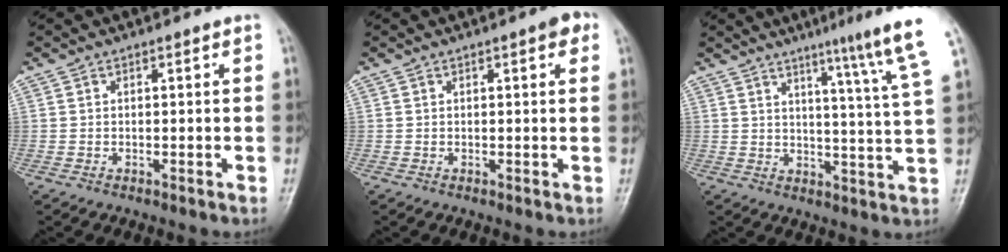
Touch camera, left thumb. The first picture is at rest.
{"total": 2.7, "force": [1.2, 0.9, 2.2], "torque": [-0.019, 0.002, 0.010]}
{"total": 11.8, "force": [8.1, -1.3, 8.6], "torque": [-0.111, -0.050, 0.095]}